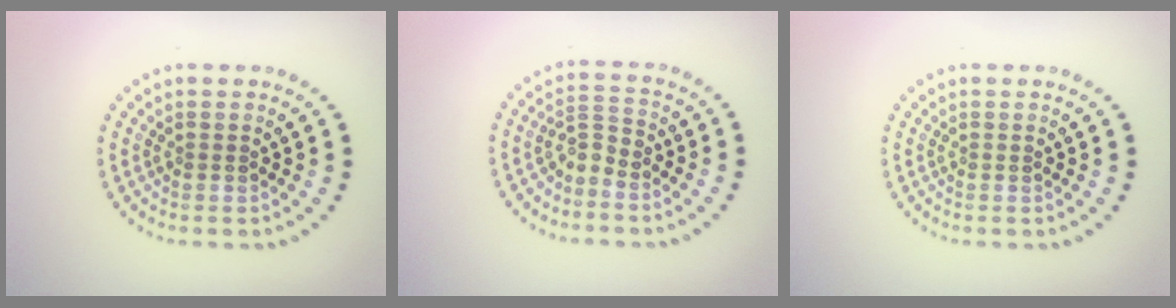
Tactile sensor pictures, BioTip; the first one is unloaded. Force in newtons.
{"total": 2.2, "press": 1.5, "slide": 1.6}
{"total": 0.0}